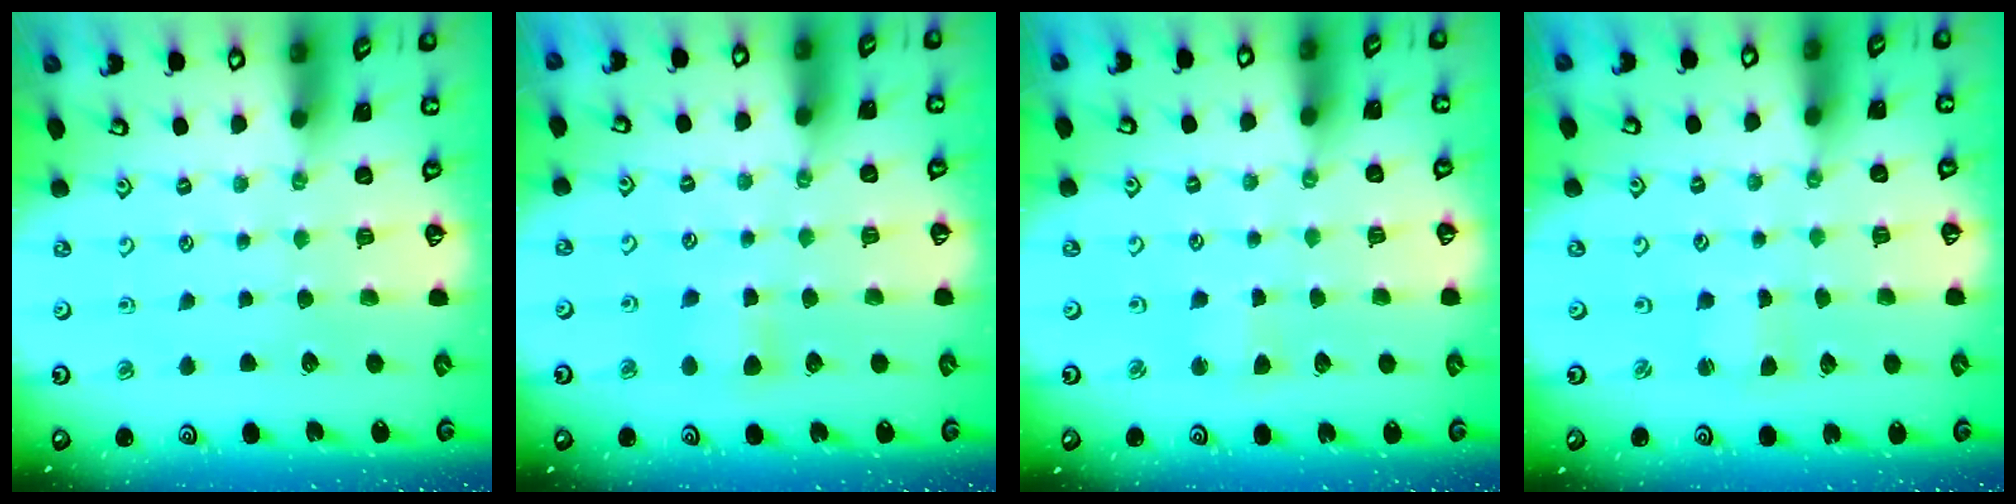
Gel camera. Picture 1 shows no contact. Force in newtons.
{"total": 5.3, "press": 5.2, "slide": 0.8}
{"total": 2.4, "press": 2.4, "slide": 0.3}
{"total": 1.7, "press": 1.7, "slide": 0.1}